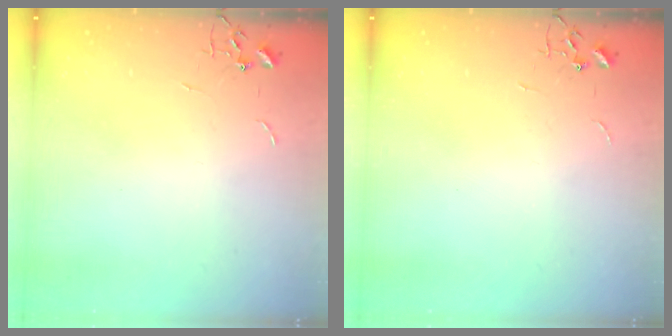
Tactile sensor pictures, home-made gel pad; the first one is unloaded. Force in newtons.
{"total": 0.0}